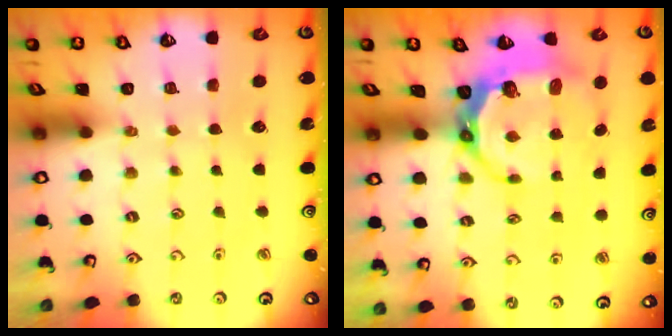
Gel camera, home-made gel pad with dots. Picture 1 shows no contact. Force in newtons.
{"total": 8.6, "press": 7.5, "slide": 4.2}